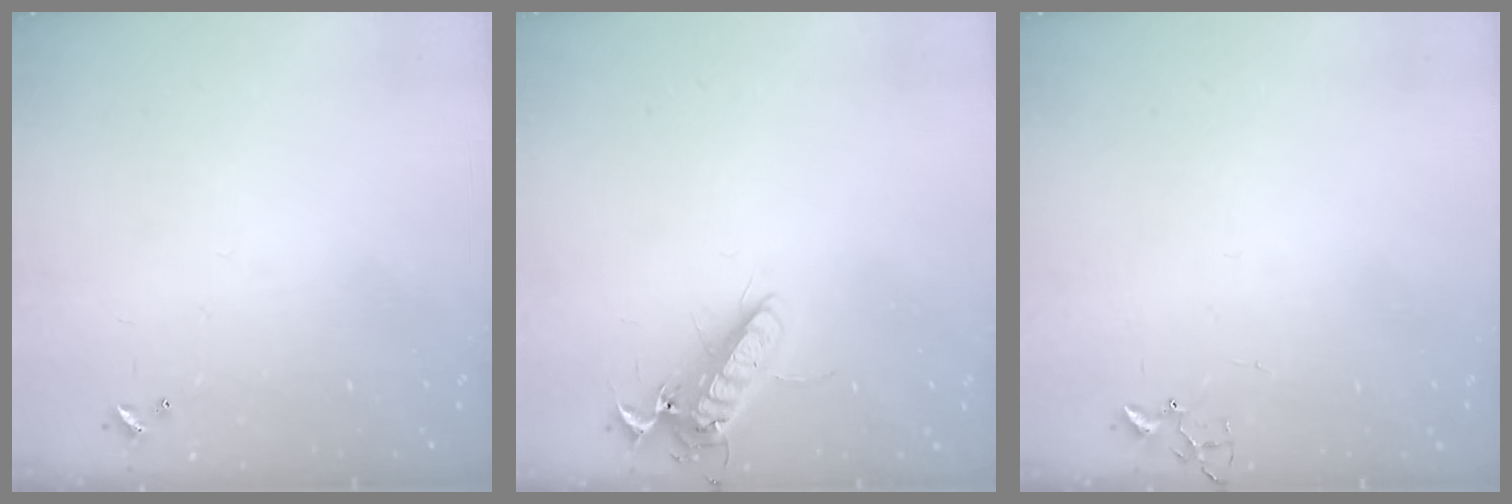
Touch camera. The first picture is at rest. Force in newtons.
{"total": 12.8, "press": 12.7, "slide": 1.8}
{"total": 4.0, "press": 3.9, "slide": 0.4}